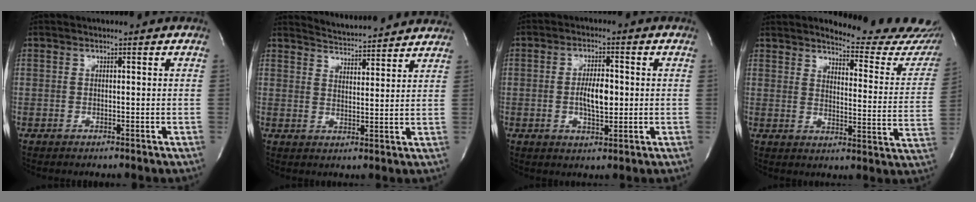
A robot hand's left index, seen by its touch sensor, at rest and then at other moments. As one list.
[{"total": 9.7, "force": [9.6, 0.6, 1.4], "torque": [-0.030, 0.009, 0.128]}, {"total": 5.3, "force": [-0.3, 1.9, 4.9], "torque": [-0.091, -0.001, -0.004]}, {"total": 18.5, "force": [17.4, 2.7, 5.7], "torque": [-0.060, -0.106, 0.190]}]